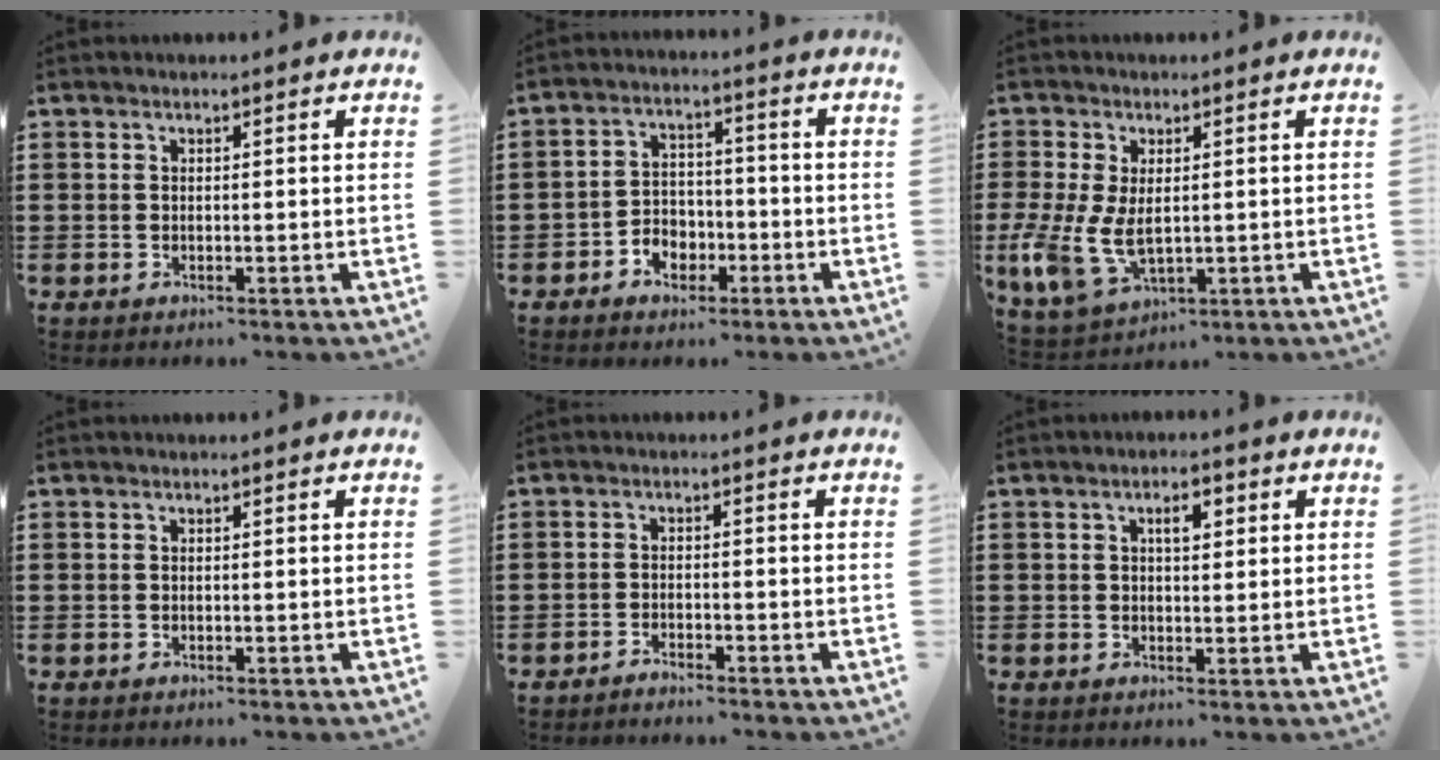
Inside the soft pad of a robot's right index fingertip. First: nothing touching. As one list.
[{"total": 4.2, "force": [-2.4, 3.1, 1.4], "torque": [-0.031, 0.012, -0.049]}, {"total": 7.8, "force": [-0.1, 4.8, 6.1], "torque": [-0.152, -0.003, 0.001]}, {"total": 0.0}, {"total": 1.5, "force": [-1.5, -0.1, -0.1], "torque": [-0.003, 0.004, -0.030]}, {"total": 2.8, "force": [0.9, 1.2, 2.3], "torque": [-0.032, 0.001, 0.010]}]